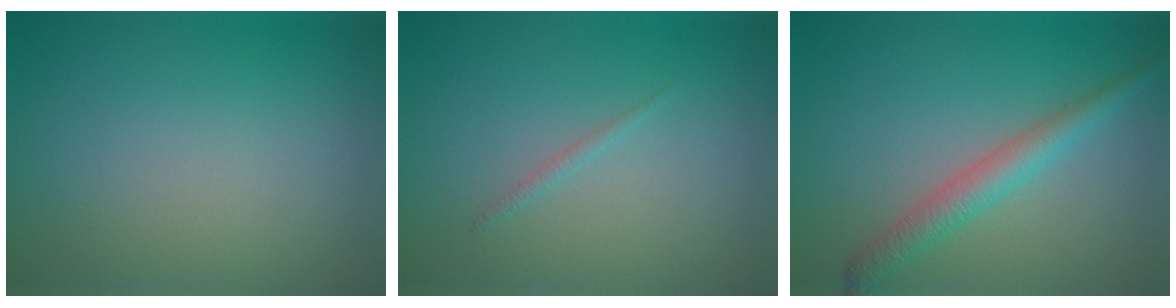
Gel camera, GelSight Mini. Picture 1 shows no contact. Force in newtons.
{"total": 0.6, "press": 0.6, "slide": 0.0}
{"total": 3.2, "press": 3.2, "slide": 0.0}